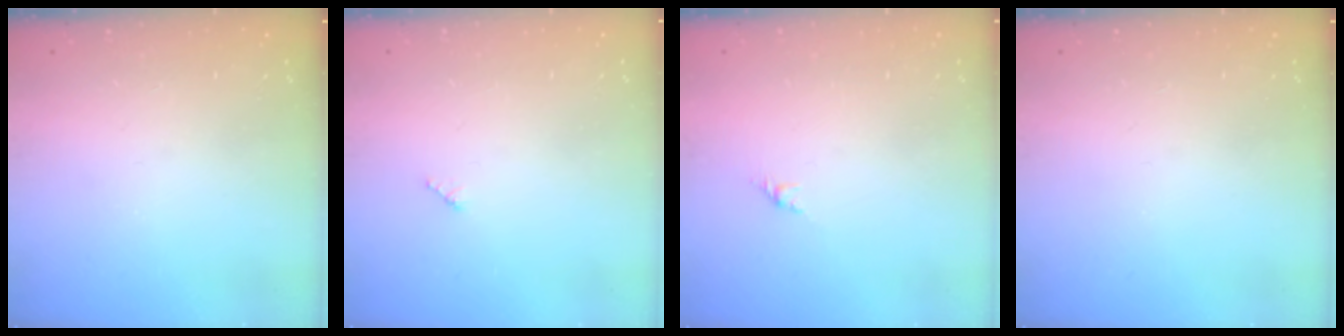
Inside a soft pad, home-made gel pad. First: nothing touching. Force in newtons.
{"total": 2.5, "press": 2.5, "slide": 0.3}
{"total": 1.6, "press": 1.5, "slide": 0.7}
{"total": 0.0}